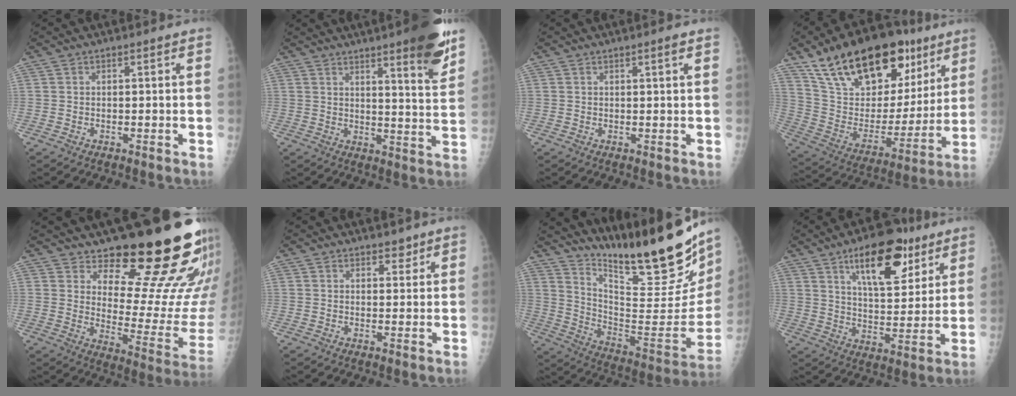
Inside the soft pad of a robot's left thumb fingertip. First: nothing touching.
{"total": 12.1, "force": [7.7, 1.5, 9.3], "torque": [-0.106, -0.047, 0.105]}
{"total": 1.5, "force": [0.8, -0.1, 1.3], "torque": [-0.020, -0.004, 0.013]}
{"total": 29.0, "force": [17.3, 14.1, 18.5], "torque": [-0.264, -0.031, 0.289]}
{"total": 20.8, "force": [16.2, 5.5, 11.7], "torque": [-0.119, -0.151, 0.215]}
{"total": 2.4, "force": [1.8, 1.4, 0.9], "torque": [0.006, -0.010, 0.023]}
{"total": 30.1, "force": [22.6, 5.5, 19.1], "torque": [-0.269, -0.142, 0.338]}
{"total": 16.9, "force": [9.5, 7.3, 12.0], "torque": [-0.140, -0.041, 0.148]}